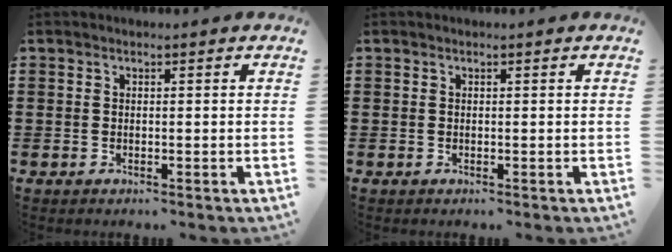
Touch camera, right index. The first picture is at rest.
{"total": 0.0}